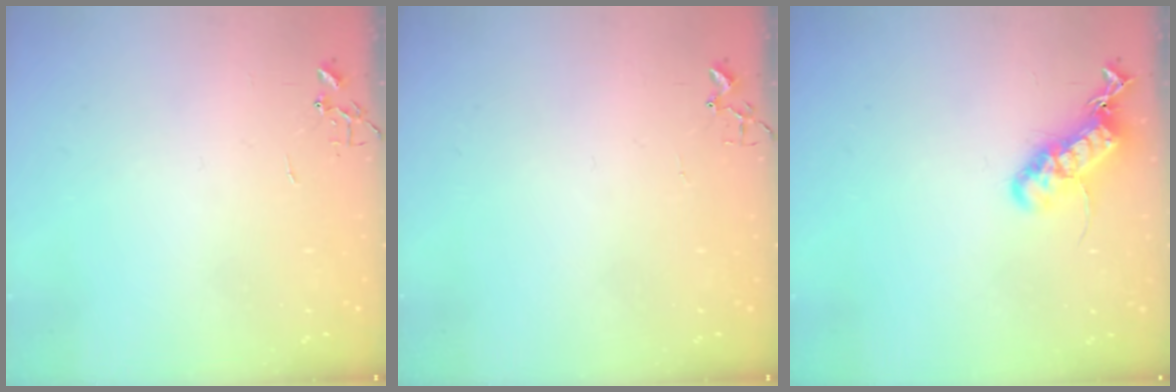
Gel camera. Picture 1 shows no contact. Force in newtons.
{"total": 3.3, "press": 3.3, "slide": 0.5}
{"total": 16.7, "press": 16.6, "slide": 1.2}